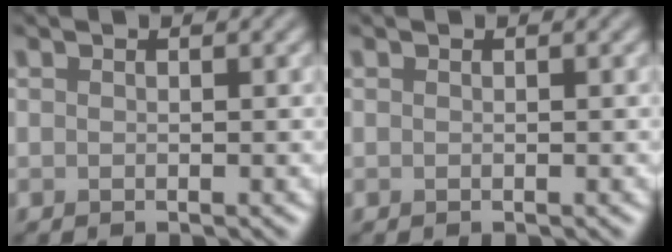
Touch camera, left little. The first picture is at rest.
{"total": 0.0}